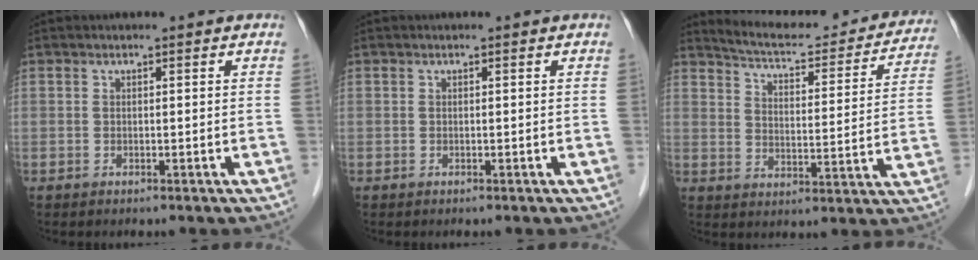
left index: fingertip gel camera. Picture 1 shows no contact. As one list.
[{"total": 0.0}, {"total": 18.9, "force": [17.6, 3.9, 5.6], "torque": [-0.069, -0.020, 0.221]}]